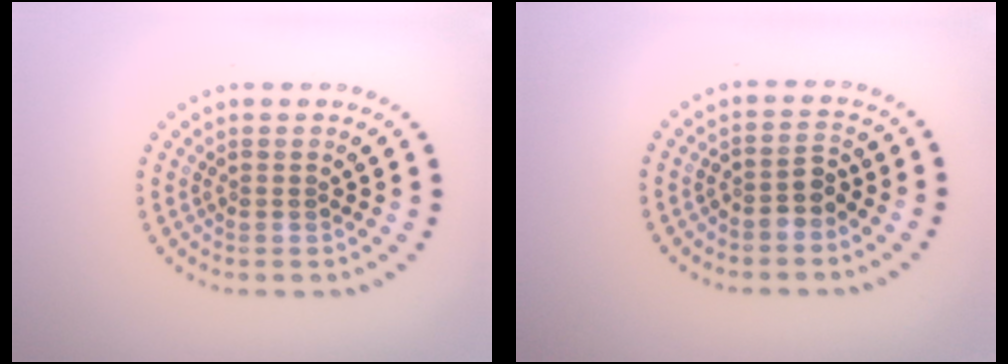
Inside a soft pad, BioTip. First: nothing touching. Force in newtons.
{"total": 1.9, "press": 1.6, "slide": 1.0}